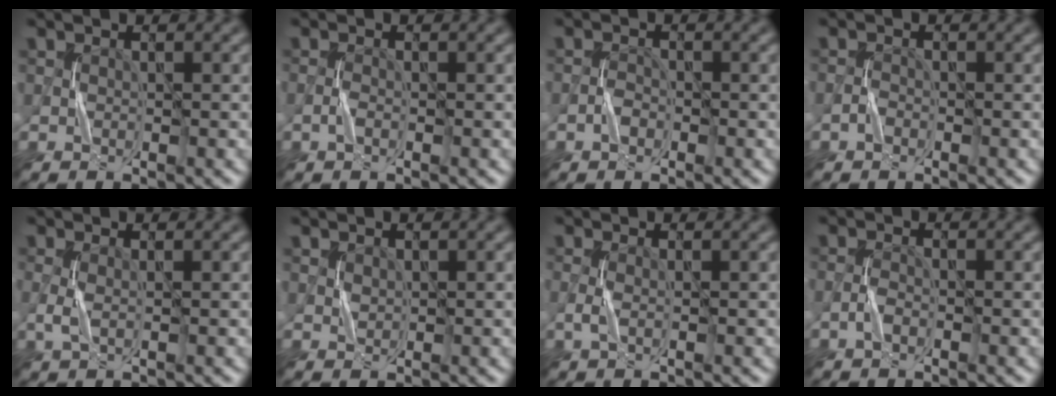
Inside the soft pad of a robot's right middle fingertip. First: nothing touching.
{"total": 0.7, "force": [-0.5, 0.0, 0.4], "torque": [-0.015, 0.003, -0.011]}
{"total": 0.8, "force": [-0.6, 0.4, 0.2], "torque": [-0.008, 0.004, -0.013]}
{"total": 0.6, "force": [-0.6, 0.1, 0.2], "torque": [-0.005, 0.004, -0.013]}
{"total": 1.1, "force": [0.0, 0.2, 1.1], "torque": [-0.035, 0.000, 0.000]}
{"total": 0.6, "force": [0.5, 0.3, 0.0], "torque": [-0.005, -0.002, 0.014]}
{"total": 0.8, "force": [-0.3, 0.0, 0.8], "torque": [-0.026, 0.001, -0.006]}
{"total": 1.0, "force": [-0.7, 0.2, 0.6], "torque": [-0.016, 0.004, -0.016]}